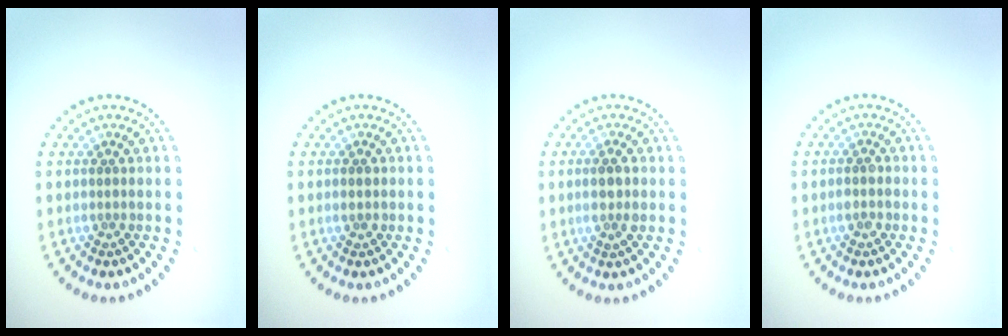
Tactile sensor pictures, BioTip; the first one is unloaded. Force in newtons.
{"total": 1.0, "press": 1.0, "slide": 0.1}
{"total": 2.1, "press": 1.9, "slide": 0.9}
{"total": 1.3, "press": 1.2, "slide": 0.4}